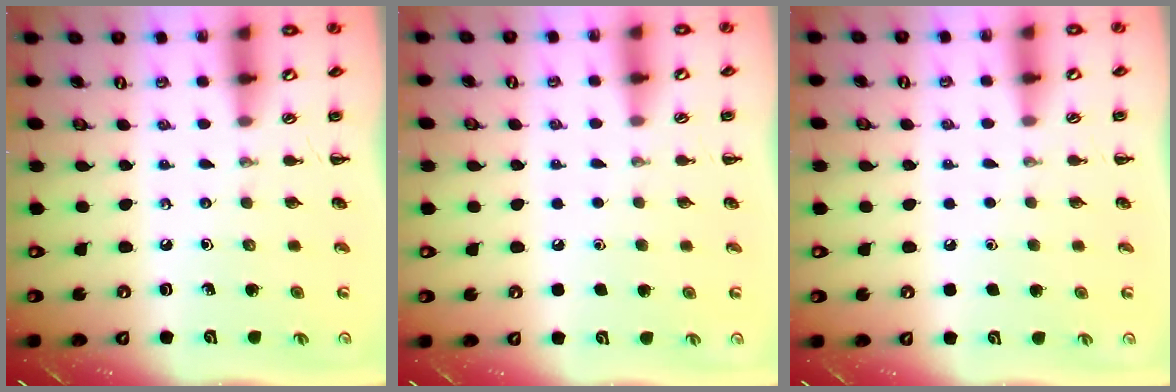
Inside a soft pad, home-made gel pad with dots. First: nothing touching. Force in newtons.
{"total": 1.7, "press": 1.7, "slide": 0.1}
{"total": 1.7, "press": 1.7, "slide": 0.1}